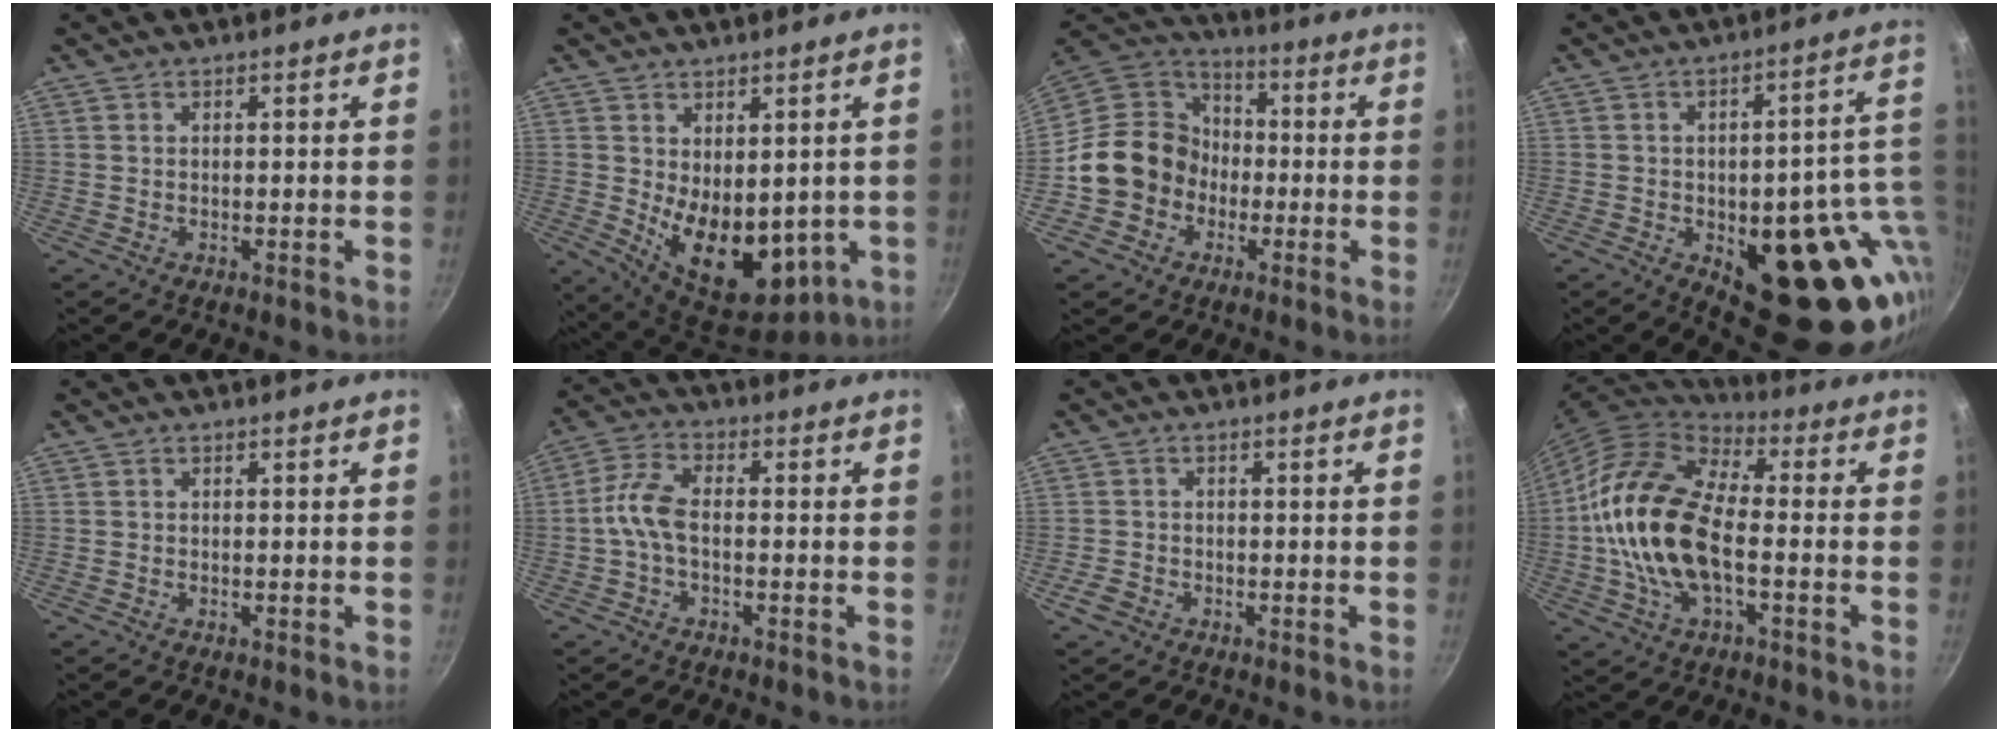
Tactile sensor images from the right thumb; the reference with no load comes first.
{"total": 14.6, "force": [-0.5, 9.0, 11.5], "torque": [-0.148, -0.036, 0.022]}
{"total": 14.6, "force": [-3.1, 12.9, 6.0], "torque": [-0.060, 0.046, -0.065]}
{"total": 24.1, "force": [-4.2, 11.6, 20.8], "torque": [-0.194, -0.005, -0.041]}
{"total": 0.0}
{"total": 6.5, "force": [-1.3, 3.5, 5.4], "torque": [-0.115, 0.030, -0.036]}
{"total": 2.8, "force": [-1.6, 2.0, 1.2], "torque": [-0.022, 0.014, -0.029]}
{"total": 20.2, "force": [-2.3, 10.7, 17.0], "torque": [-0.311, 0.032, -0.055]}